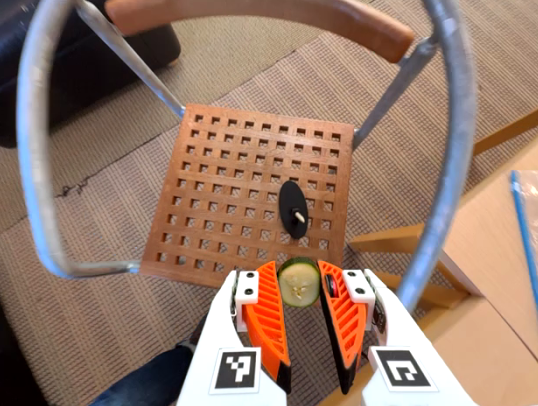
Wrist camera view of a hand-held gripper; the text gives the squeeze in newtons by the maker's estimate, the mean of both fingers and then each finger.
{"total": 8.8, "left": 9.1, "right": 8.5}